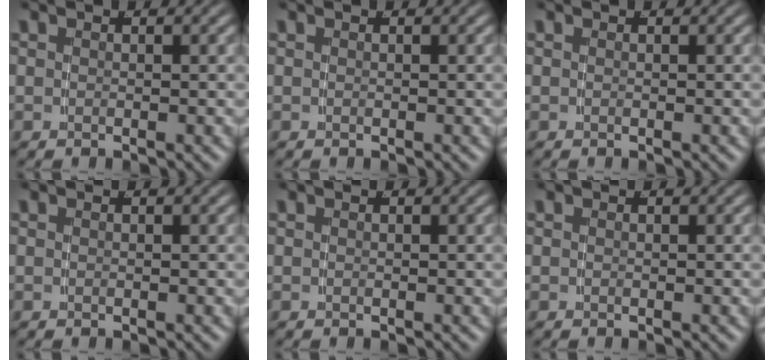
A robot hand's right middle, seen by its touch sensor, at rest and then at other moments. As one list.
[{"total": 0.0}, {"total": 0.0}, {"total": 0.0}, {"total": 0.0}, {"total": 0.0}]